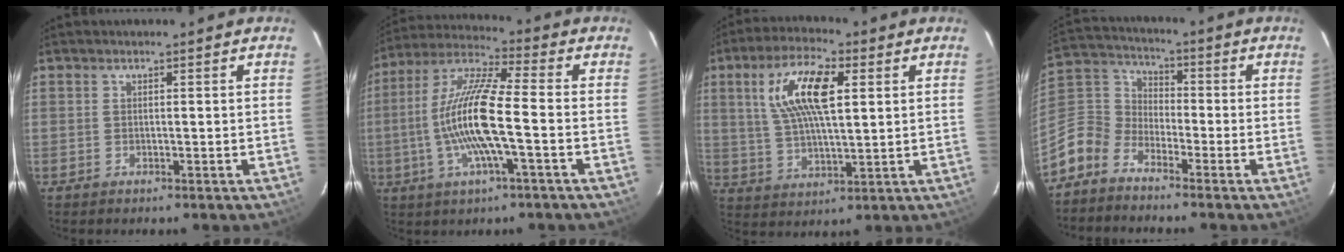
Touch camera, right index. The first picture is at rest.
{"total": 14.8, "force": [-2.9, 1.9, 14.4], "torque": [-0.283, 0.001, -0.059]}
{"total": 13.5, "force": [4.2, 5.0, 11.8], "torque": [-0.228, 0.018, 0.082]}
{"total": 9.6, "force": [-6.8, 6.0, 3.0], "torque": [-0.080, 0.032, -0.158]}